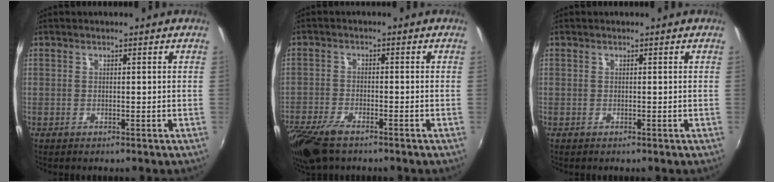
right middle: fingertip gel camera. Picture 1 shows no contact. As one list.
[{"total": 10.0, "force": [-7.3, 3.5, 6.0], "torque": [-0.148, -0.035, -0.138]}, {"total": 0.0}]